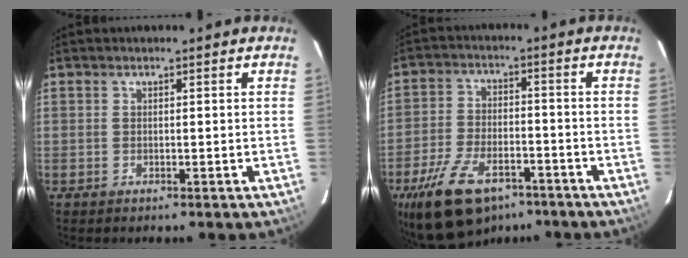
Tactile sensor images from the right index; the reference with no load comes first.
{"total": 16.1, "force": [-10.5, 8.2, 9.0], "torque": [-0.201, -0.017, -0.178]}